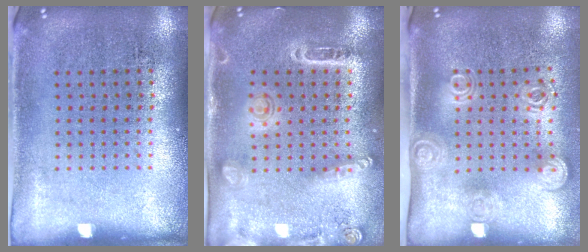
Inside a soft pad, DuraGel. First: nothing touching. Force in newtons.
{"total": 1.5, "press": 1.5, "slide": 0.5}
{"total": 1.9, "press": 1.4, "slide": 1.3}